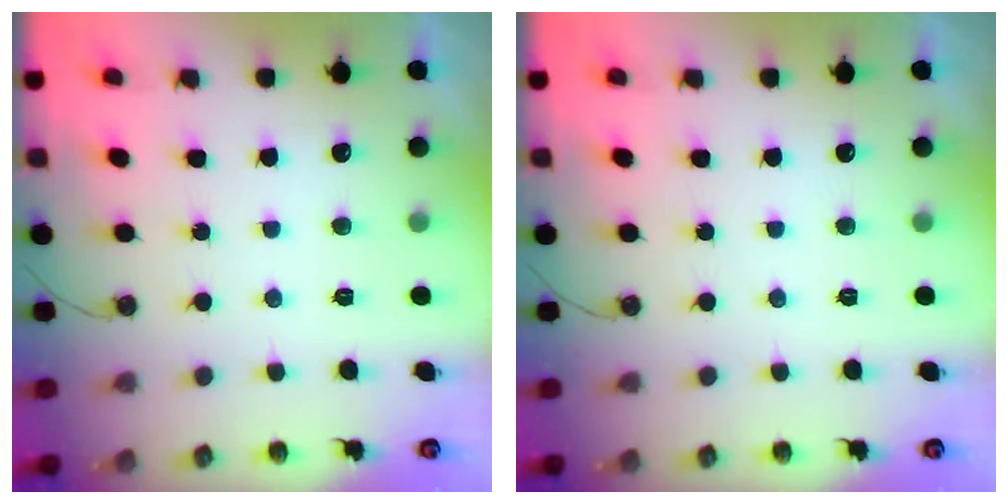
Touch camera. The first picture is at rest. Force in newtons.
{"total": 0.0}